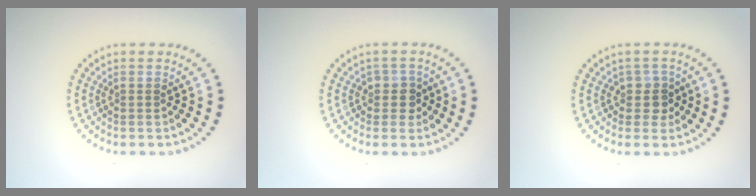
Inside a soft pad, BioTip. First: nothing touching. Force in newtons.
{"total": 1.9, "press": 1.6, "slide": 1.1}
{"total": 2.0, "press": 1.6, "slide": 1.1}